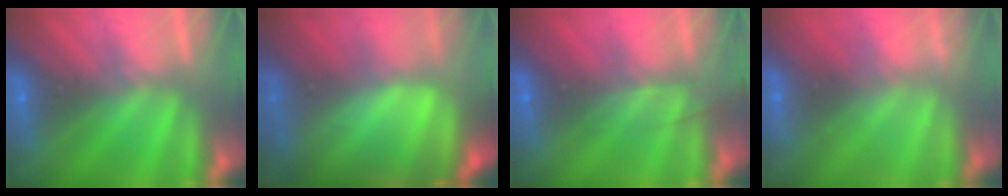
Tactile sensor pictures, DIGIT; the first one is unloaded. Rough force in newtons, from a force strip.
{"total": 8.2}
{"total": 2.5}
{"total": 2.1}